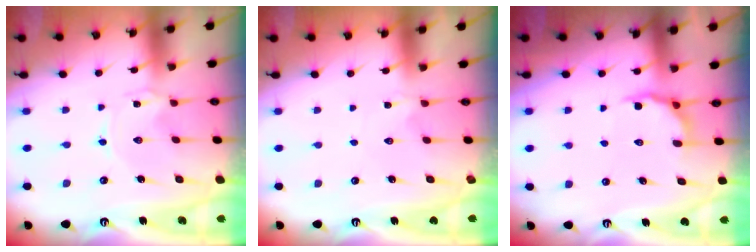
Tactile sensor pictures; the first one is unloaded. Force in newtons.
{"total": 0.6, "press": 0.5, "slide": 0.3}
{"total": 4.7, "press": 4.1, "slide": 2.2}